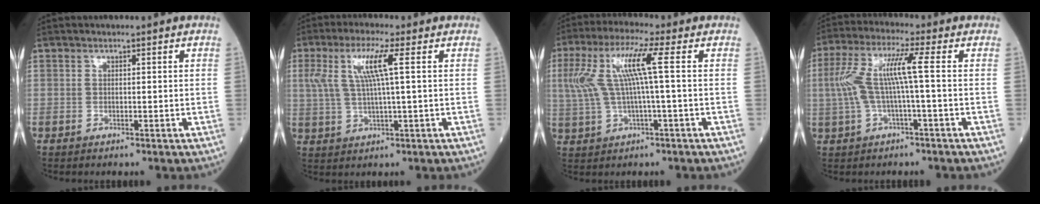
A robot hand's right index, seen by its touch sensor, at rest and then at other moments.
{"total": 7.3, "force": [2.1, 0.2, 7.0], "torque": [-0.155, 0.014, 0.045]}
{"total": 9.4, "force": [1.5, 0.2, 9.3], "torque": [-0.211, 0.026, 0.033]}
{"total": 8.2, "force": [0.0, 0.1, 8.2], "torque": [-0.179, 0.028, -0.001]}